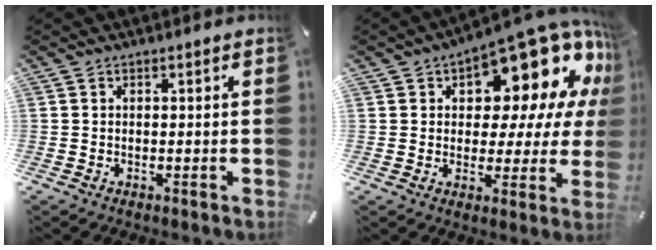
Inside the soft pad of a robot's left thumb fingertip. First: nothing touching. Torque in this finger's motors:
{"motor_torque": [2.12, 2.36, 2.00, -0.76, 0.08]}